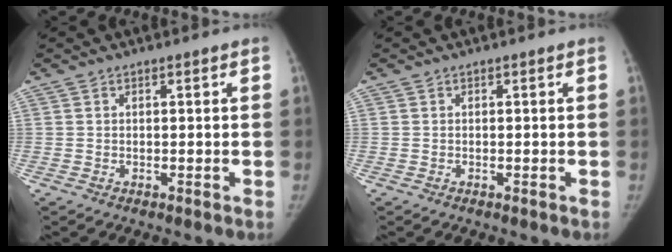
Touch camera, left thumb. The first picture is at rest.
{"total": 0.0}